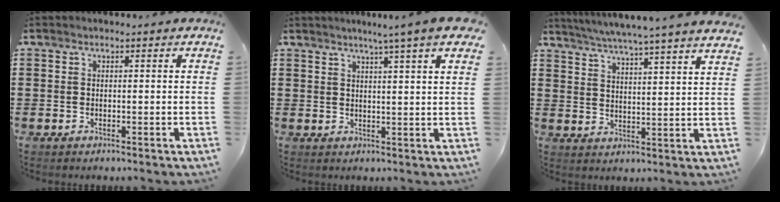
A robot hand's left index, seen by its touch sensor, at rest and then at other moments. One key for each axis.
{"total": 5.4, "fx": 3.9, "fy": -0.5, "fz": 3.8, "tx": -0.075, "ty": -0.014, "tz": 0.064}
{"total": 5.2, "fx": 4.8, "fy": -1.2, "fz": 1.6, "tx": -0.048, "ty": -0.035, "tz": 0.079}